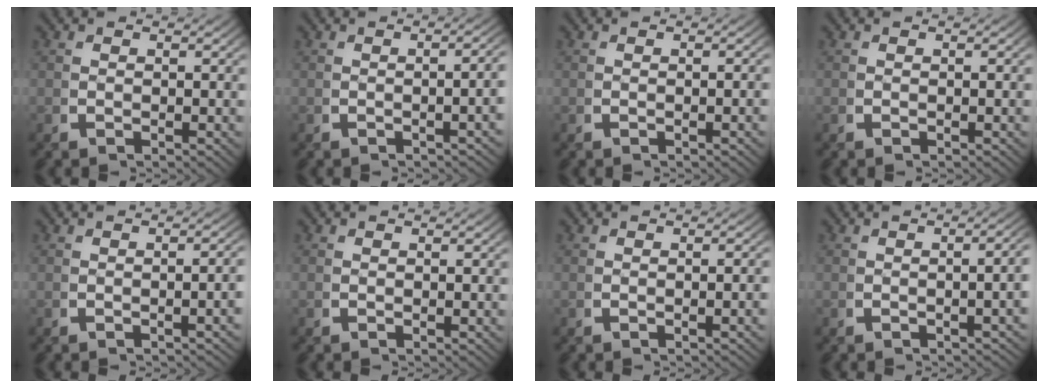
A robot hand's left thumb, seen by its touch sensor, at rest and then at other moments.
{"total": 2.7, "force": [-0.5, 0.5, 2.6], "torque": [-0.034, 0.007, -0.007]}
{"total": 0.6, "force": [-0.2, 0.0, 0.6], "torque": [-0.009, 0.005, -0.004]}
{"total": 0.0}
{"total": 2.0, "force": [-0.5, 0.3, 1.9], "torque": [-0.026, 0.006, -0.007]}
{"total": 0.0}
{"total": 1.0, "force": [-0.3, 0.1, 0.9], "torque": [-0.015, 0.004, -0.004]}
{"total": 3.3, "force": [-0.5, 0.8, 3.2], "torque": [-0.036, 0.011, -0.008]}